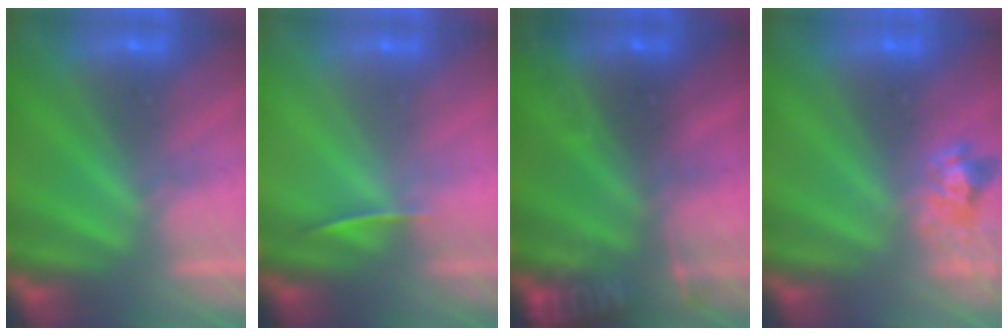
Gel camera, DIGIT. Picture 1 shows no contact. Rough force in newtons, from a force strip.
{"total": 1.3}
{"total": 7.7}
{"total": 2.4}